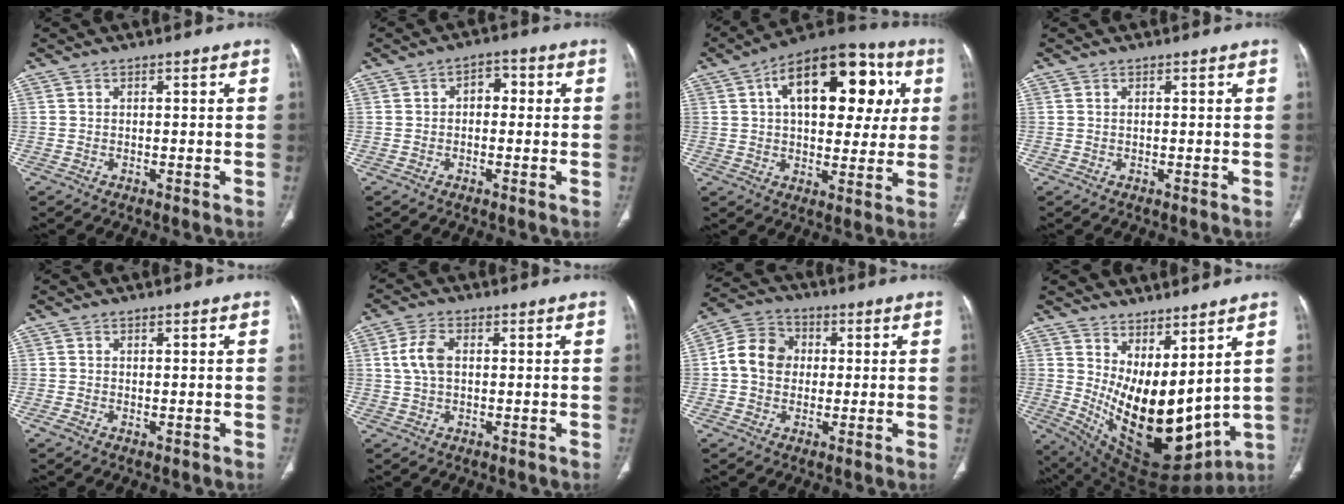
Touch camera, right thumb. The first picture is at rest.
{"total": 3.7, "force": [0.3, 2.5, 2.7], "torque": [-0.021, 0.015, -0.004]}
{"total": 22.6, "force": [6.4, 12.1, 17.9], "torque": [-0.219, 0.019, 0.088]}
{"total": 0.0}
{"total": 1.2, "force": [-0.4, 0.7, 0.8], "torque": [-0.019, 0.001, -0.006]}
{"total": 5.5, "force": [0.8, 3.3, 4.4], "torque": [-0.098, 0.010, 0.014]}
{"total": 9.3, "force": [0.5, 7.9, 5.0], "torque": [-0.077, 0.021, -0.003]}
{"total": 19.4, "force": [4.5, 9.2, 16.5], "torque": [-0.248, -0.070, 0.105]}